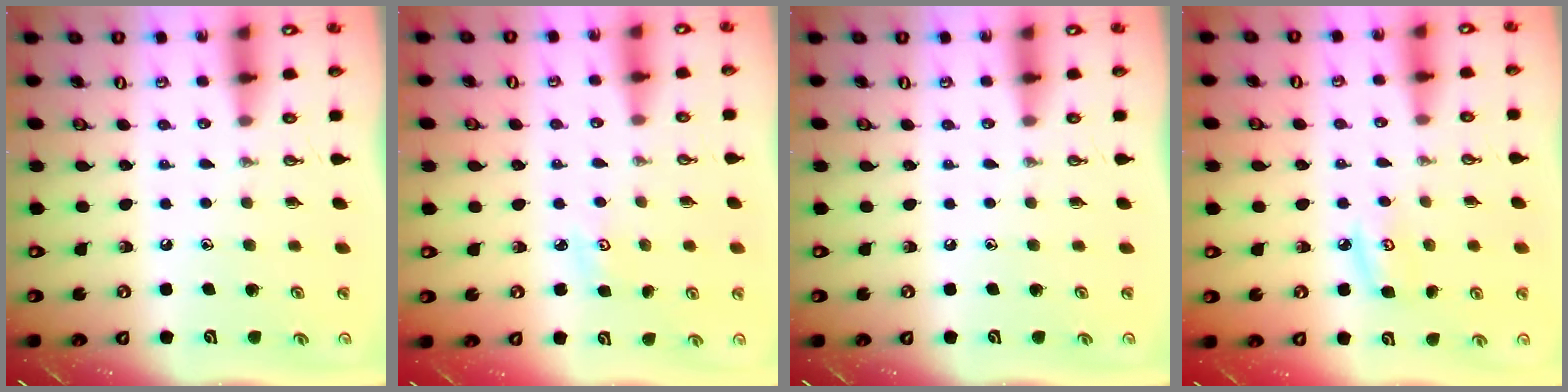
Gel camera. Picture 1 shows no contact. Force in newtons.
{"total": 2.8, "press": 2.7, "slide": 0.4}
{"total": 0.0}
{"total": 5.0, "press": 5.0, "slide": 0.3}